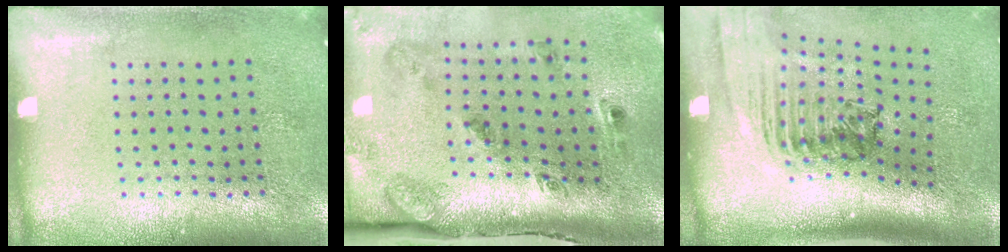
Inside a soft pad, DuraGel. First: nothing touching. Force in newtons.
{"total": 2.9, "press": 1.8, "slide": 2.3}
{"total": 2.5, "press": 1.8, "slide": 1.8}